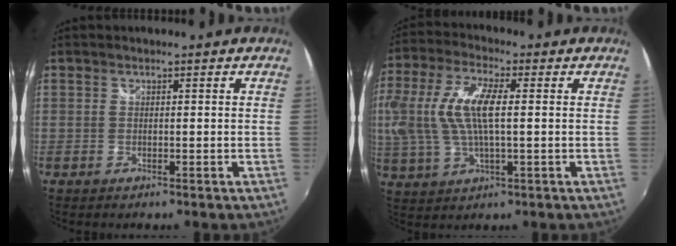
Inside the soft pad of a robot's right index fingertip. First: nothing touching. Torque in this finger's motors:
{"motor_torque": [1.42, -0.26, 0.44, 0.21]}